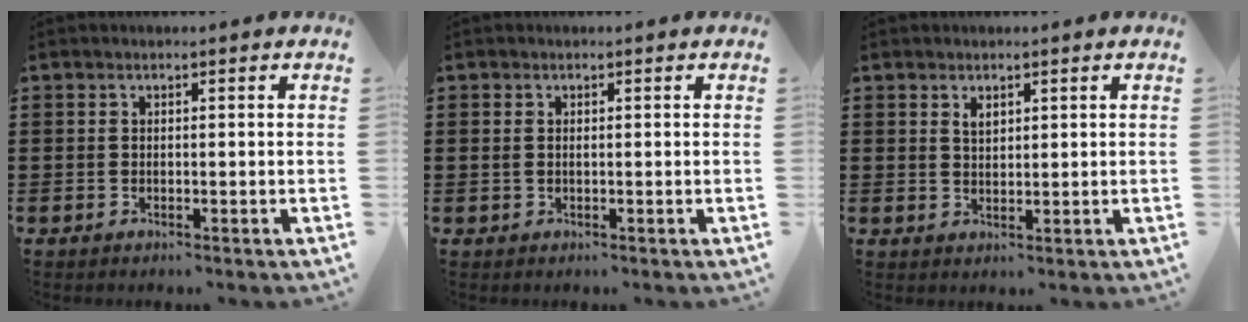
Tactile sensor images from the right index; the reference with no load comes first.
{"total": 0.8, "force": [0.2, 0.4, 0.7], "torque": [-0.015, 0.003, 0.003]}
{"total": 1.7, "force": [1.1, 0.9, 0.8], "torque": [-0.018, 0.004, 0.020]}